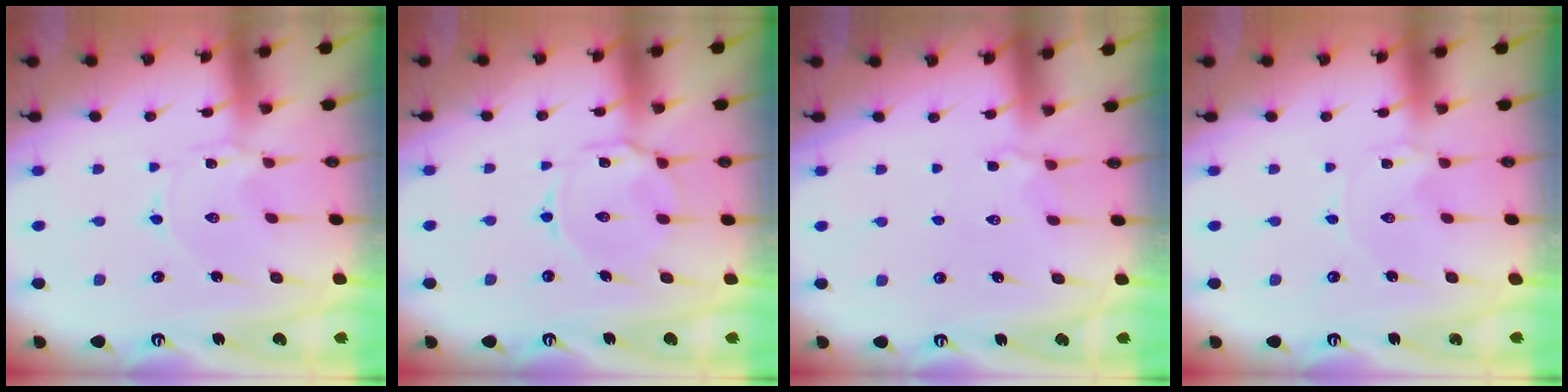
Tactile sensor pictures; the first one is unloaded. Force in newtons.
{"total": 8.7, "press": 8.6, "slide": 0.7}
{"total": 3.1, "press": 2.9, "slide": 1.1}
{"total": 0.0}